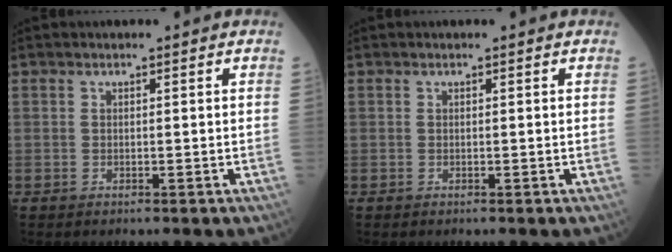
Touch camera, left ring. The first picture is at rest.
{"total": 0.0}